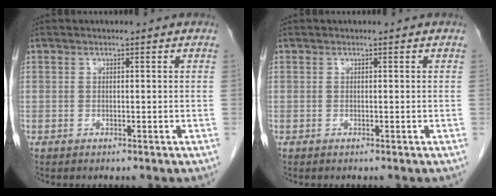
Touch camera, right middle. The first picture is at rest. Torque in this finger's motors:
{"motor_torque": [0.11, -0.32, 0.03, 0.00]}